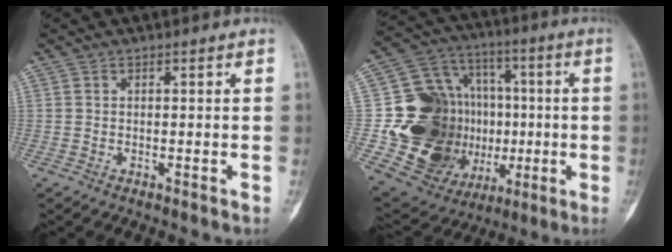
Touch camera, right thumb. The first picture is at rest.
{"total": 25.6, "force": [-2.1, 20.1, 15.8], "torque": [-0.219, 0.033, -0.006]}